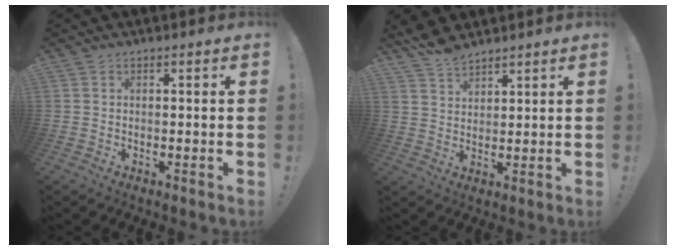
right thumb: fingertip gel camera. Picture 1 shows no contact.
{"total": 5.3, "force": [4.8, 1.6, 1.7], "torque": [-0.037, -0.029, 0.090]}